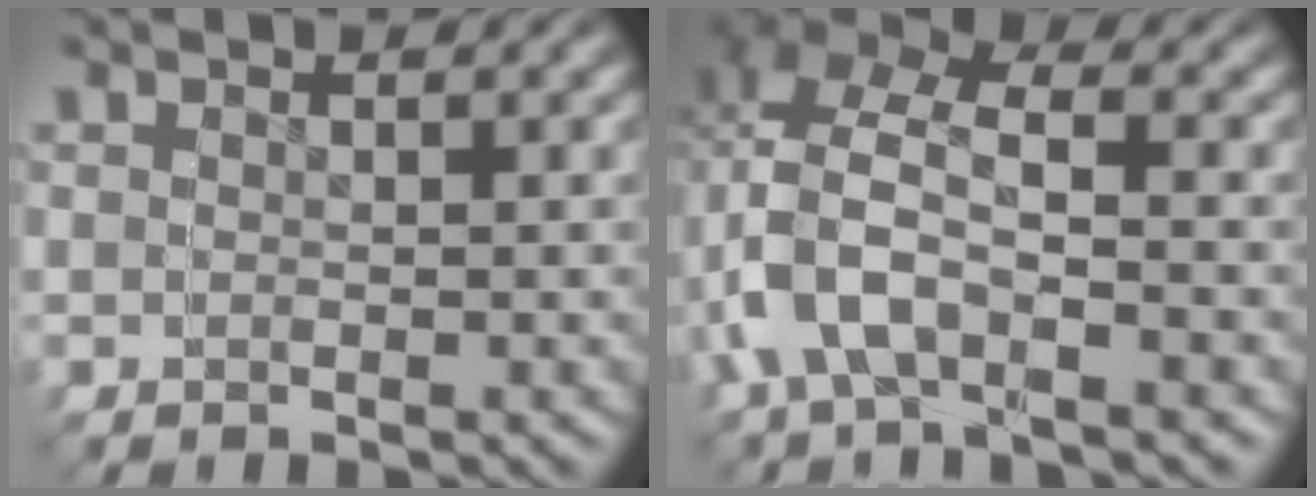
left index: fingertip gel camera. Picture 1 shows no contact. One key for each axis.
{"total": 6.4, "fx": -0.6, "fy": 5.0, "fz": 3.9, "tx": -0.090, "ty": -0.008, "tz": -0.015}